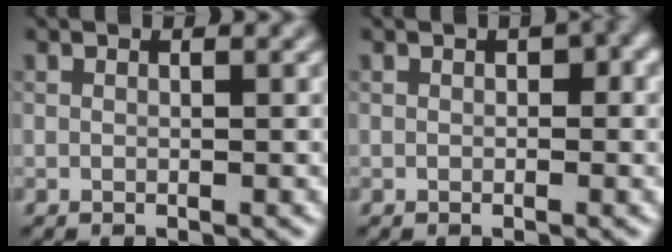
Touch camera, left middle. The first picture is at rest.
{"total": 1.7, "force": [0.2, 0.9, 1.4], "torque": [-0.014, 0.002, 0.001]}